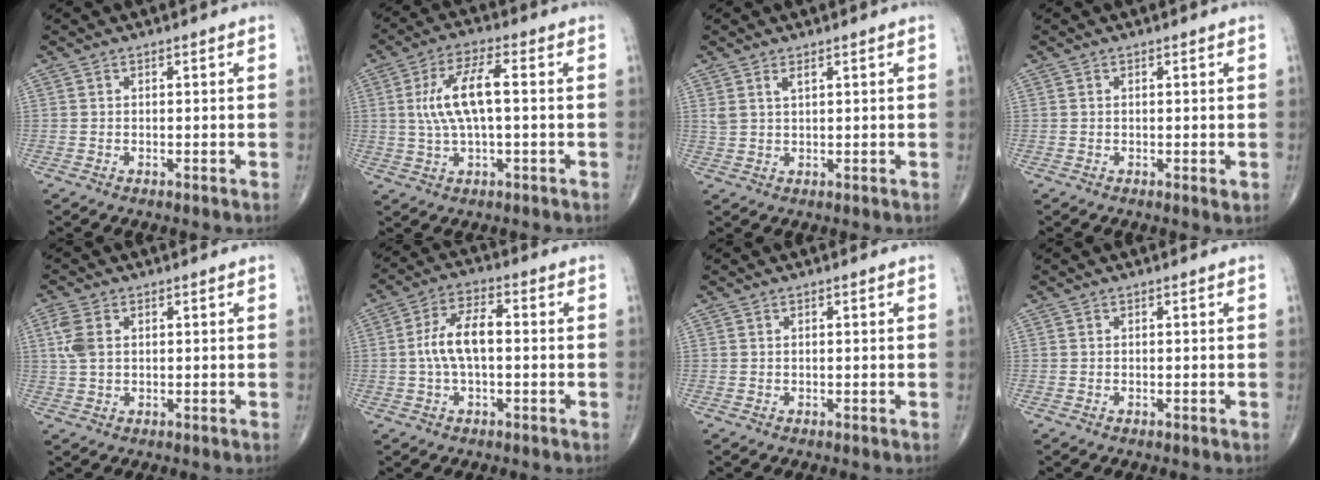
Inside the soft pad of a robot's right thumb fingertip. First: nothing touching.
{"total": 9.8, "force": [0.8, 3.3, 9.2], "torque": [-0.192, 0.021, 0.015]}
{"total": 2.2, "force": [1.3, 0.8, 1.6], "torque": [-0.037, -0.001, 0.032]}
{"total": 0.8, "force": [-0.1, 0.2, 0.8], "torque": [-0.012, -0.004, -0.004]}
{"total": 4.6, "force": [1.1, 2.8, 3.4], "torque": [-0.088, 0.007, 0.021]}
{"total": 8.3, "force": [-0.2, 3.8, 7.3], "torque": [-0.147, 0.026, -0.011]}
{"total": 0.0}
{"total": 0.0}